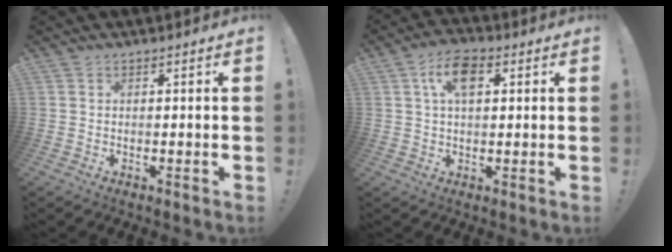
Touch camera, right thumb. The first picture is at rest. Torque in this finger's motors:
{"motor_torque": [0.27, 0.27, 0.00, 0.00, 0.02]}